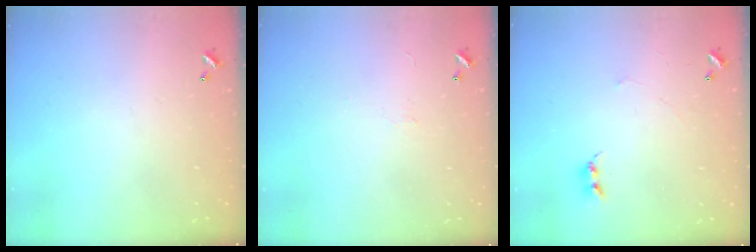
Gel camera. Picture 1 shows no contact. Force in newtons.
{"total": 0.6, "press": 0.5, "slide": 0.4}
{"total": 1.2, "press": 1.1, "slide": 0.4}